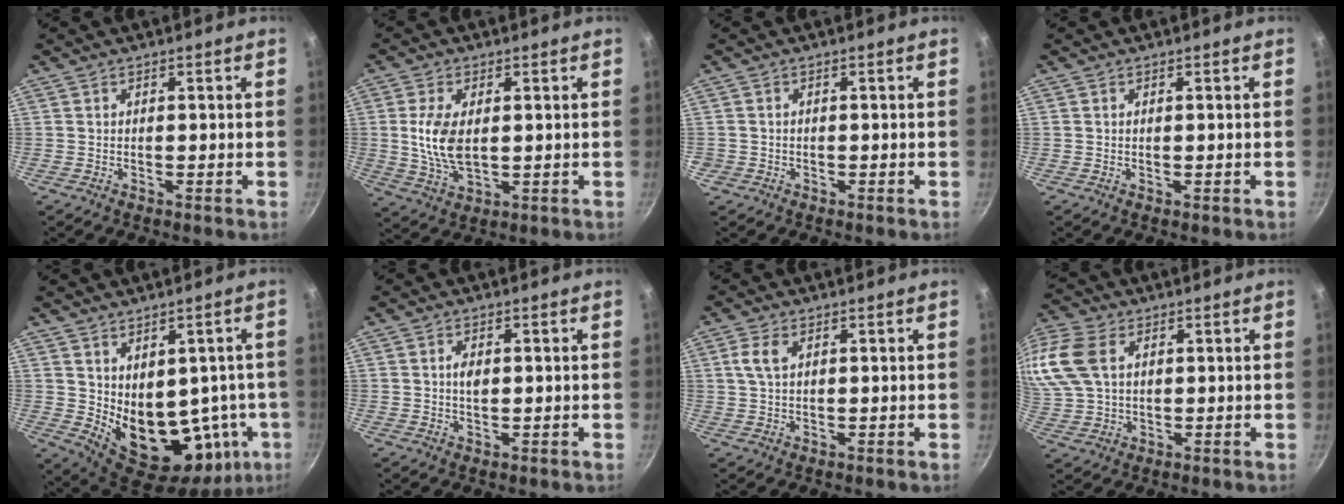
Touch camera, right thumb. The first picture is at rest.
{"total": 8.7, "force": [1.0, 4.7, 7.2], "torque": [-0.145, -0.009, 0.022]}
{"total": 1.5, "force": [-0.6, 1.3, 0.3], "torque": [-0.004, 0.005, -0.006]}
{"total": 0.0}
{"total": 18.1, "force": [-0.5, 11.7, 13.8], "torque": [-0.142, -0.024, 0.025]}
{"total": 2.4, "force": [0.3, 1.4, 1.9], "torque": [-0.026, -0.004, 0.005]}
{"total": 3.9, "force": [1.3, 2.2, 2.9], "torque": [-0.058, 0.004, 0.025]}
{"total": 14.8, "force": [4.3, 10.3, 9.6], "torque": [-0.221, 0.013, 0.084]}